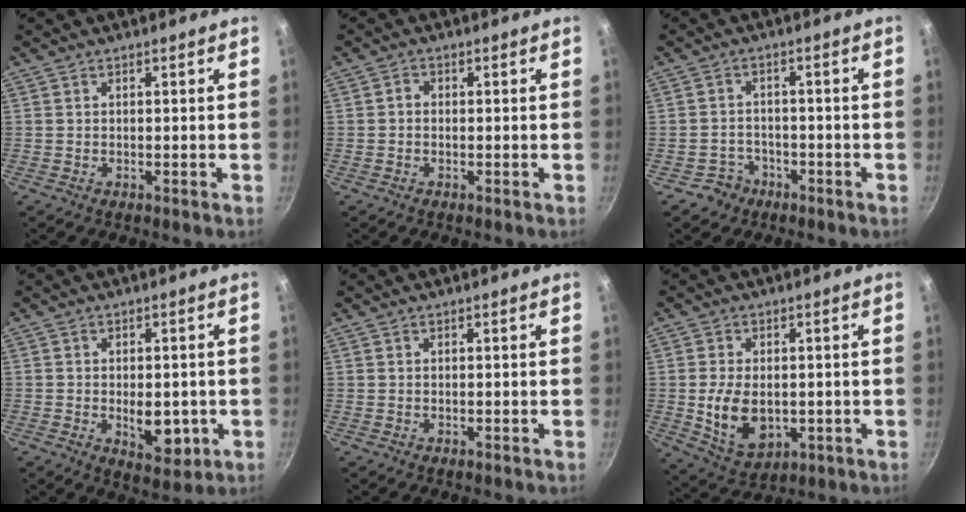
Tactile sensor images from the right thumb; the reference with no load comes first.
{"total": 1.1, "force": [-0.3, 0.9, 0.6], "torque": [-0.009, 0.005, -0.008]}
{"total": 4.0, "force": [-2.3, 3.3, 0.5], "torque": [0.009, 0.027, -0.036]}
{"total": 7.5, "force": [-1.4, 4.5, 5.8], "torque": [-0.054, -0.007, -0.012]}
{"total": 0.0}
{"total": 10.2, "force": [-0.8, 6.7, 7.6], "torque": [-0.127, -0.008, 0.004]}